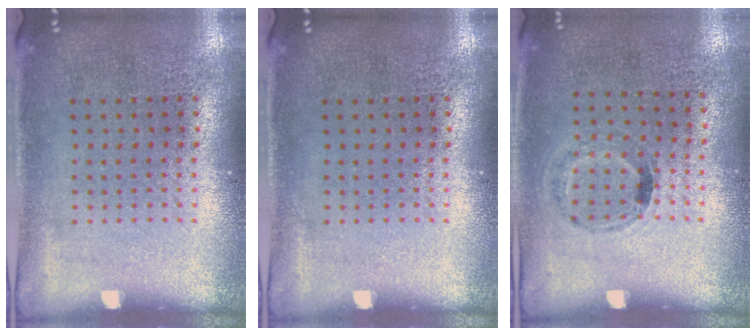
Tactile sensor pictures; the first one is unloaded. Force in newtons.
{"total": 0.0}
{"total": 1.1, "press": 0.7, "slide": 0.8}